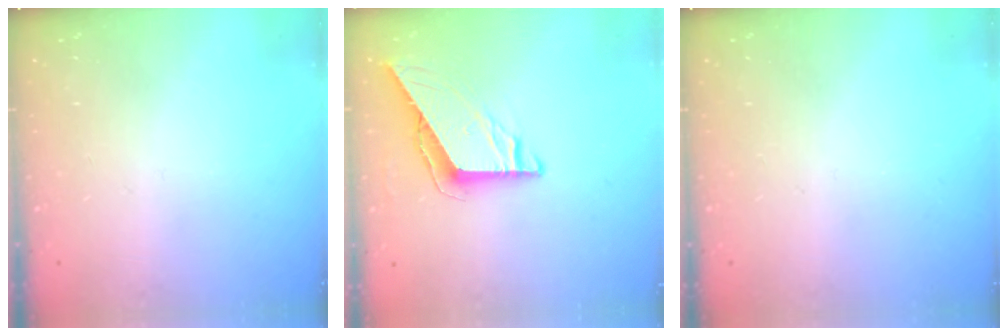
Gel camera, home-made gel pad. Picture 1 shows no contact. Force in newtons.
{"total": 7.7, "press": 7.6, "slide": 0.6}
{"total": 0.0}